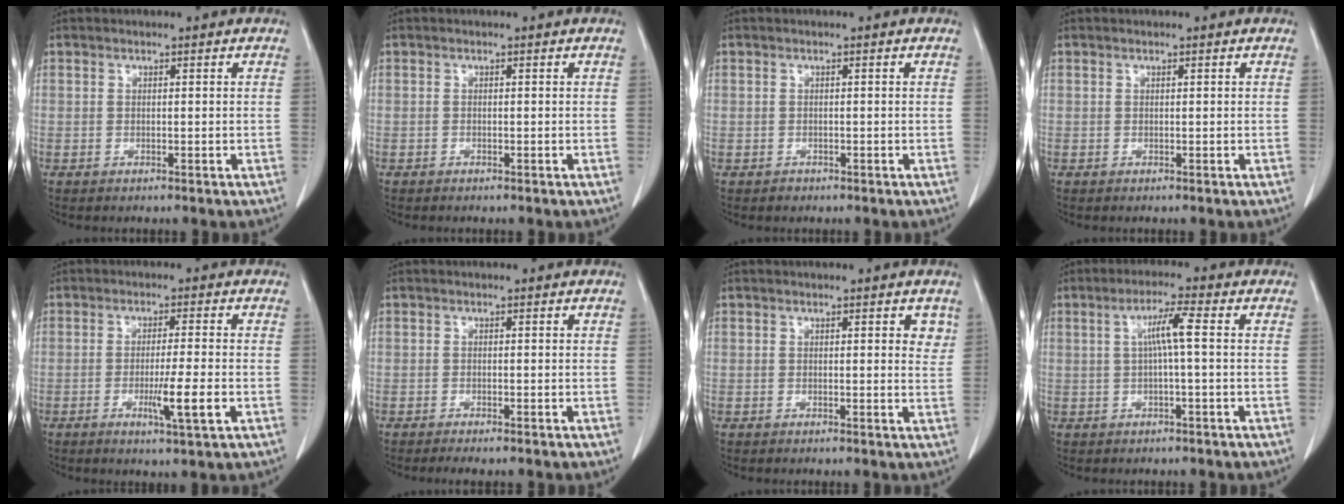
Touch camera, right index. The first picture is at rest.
{"total": 0.0}
{"total": 0.8, "force": [-0.5, 0.7, -0.1], "torque": [-0.002, 0.003, -0.010]}
{"total": 0.0}
{"total": 6.0, "force": [-1.9, -0.3, 5.7], "torque": [-0.096, -0.013, -0.030]}
{"total": 2.0, "force": [-1.7, 0.0, 1.1], "torque": [-0.016, -0.005, -0.024]}
{"total": 2.2, "force": [1.1, 0.8, 1.7], "torque": [-0.012, -0.004, 0.009]}
{"total": 4.5, "force": [0.5, -0.2, 4.4], "torque": [-0.081, 0.011, 0.011]}